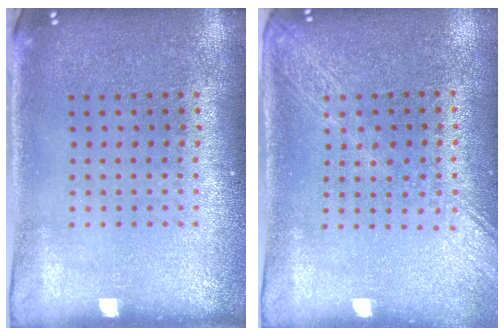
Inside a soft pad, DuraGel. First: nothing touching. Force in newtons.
{"total": 1.9, "press": 1.7, "slide": 1.0}